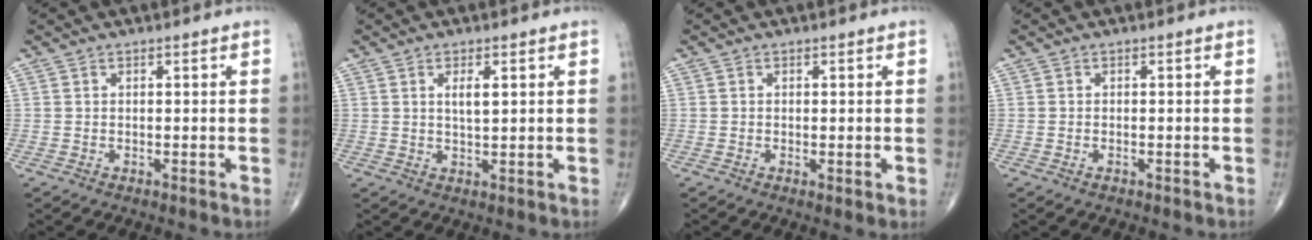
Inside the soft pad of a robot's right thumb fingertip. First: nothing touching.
{"total": 3.1, "force": [1.1, 0.9, 2.8], "torque": [-0.047, -0.007, 0.019]}
{"total": 1.1, "force": [-0.1, 0.2, 1.1], "torque": [-0.022, -0.005, -0.004]}
{"total": 0.5, "force": [-0.3, 0.2, 0.3], "torque": [-0.008, 0.003, -0.005]}